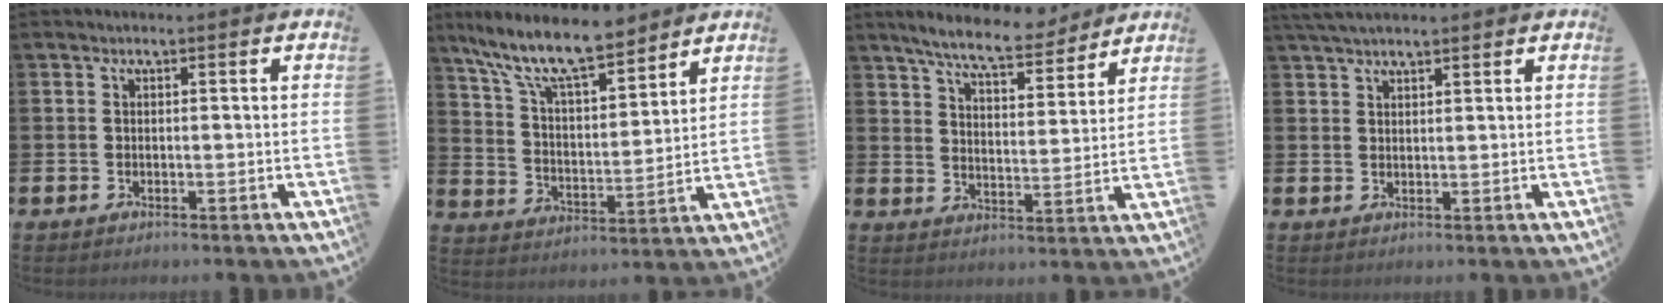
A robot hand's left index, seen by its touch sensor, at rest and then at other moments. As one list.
[{"total": 11.8, "force": [10.1, 2.7, 5.4], "torque": [-0.140, -0.051, 0.178]}, {"total": 8.1, "force": [7.5, 1.2, 2.9], "torque": [-0.082, -0.037, 0.132]}, {"total": 3.4, "force": [3.0, 0.7, 1.4], "torque": [-0.033, -0.002, 0.056]}]